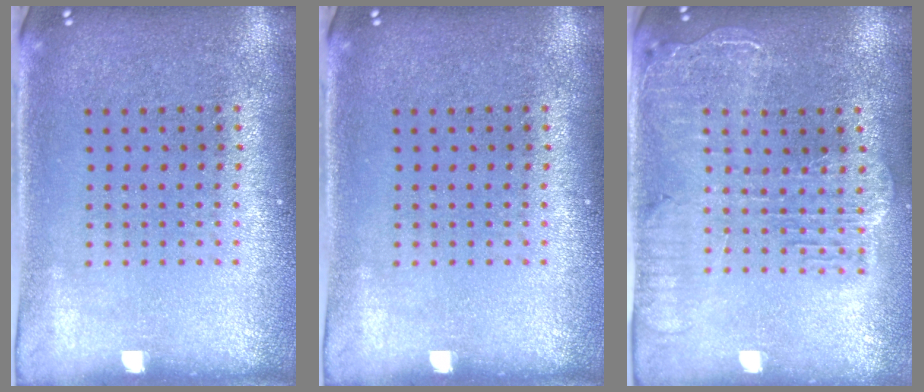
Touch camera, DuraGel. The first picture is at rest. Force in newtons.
{"total": 0.0}
{"total": 2.2, "press": 2.0, "slide": 1.0}